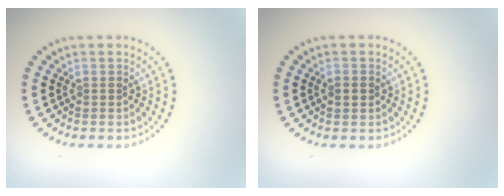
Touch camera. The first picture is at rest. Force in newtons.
{"total": 1.5, "press": 1.5, "slide": 0.2}